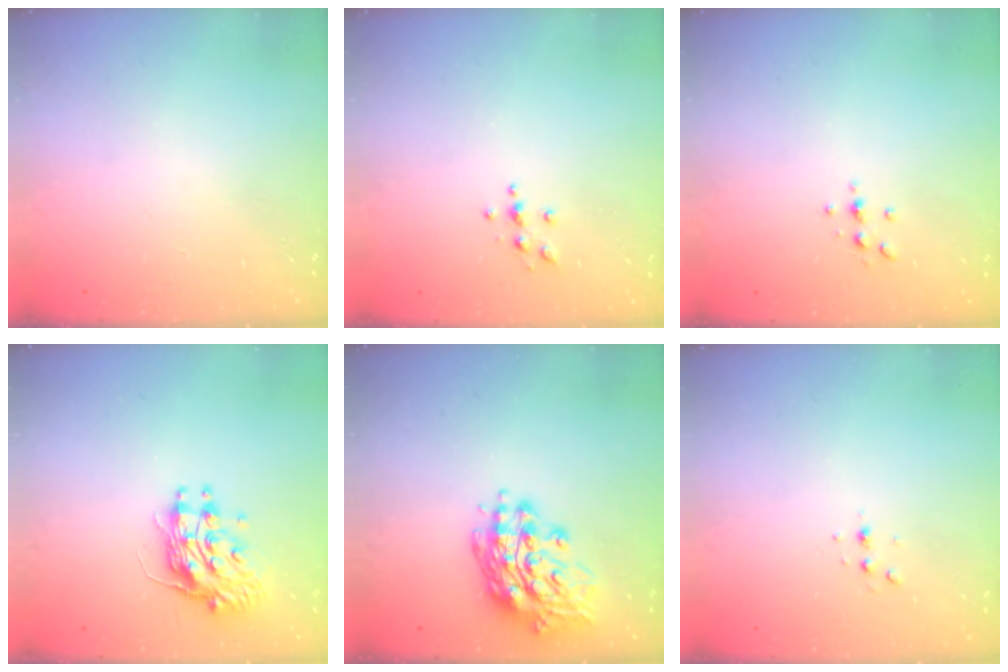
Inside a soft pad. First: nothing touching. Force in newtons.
{"total": 3.8, "press": 3.7, "slide": 0.5}
{"total": 3.1, "press": 3.1, "slide": 0.5}
{"total": 10.6, "press": 10.6, "slide": 0.7}
{"total": 15.6, "press": 15.3, "slide": 3.5}
{"total": 2.8, "press": 2.8, "slide": 0.7}